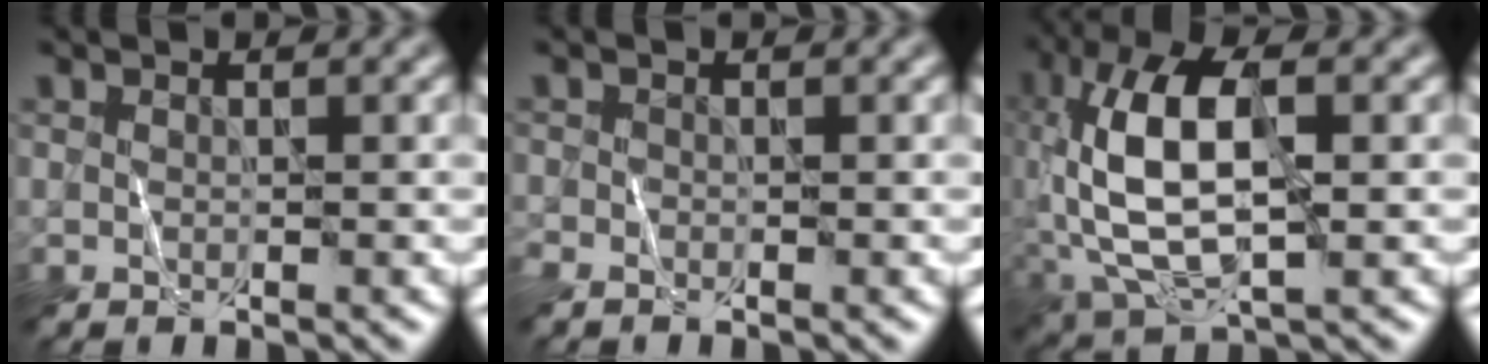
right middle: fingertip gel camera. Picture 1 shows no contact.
{"total": 0.9, "force": [-0.8, 0.4, 0.3], "torque": [-0.006, -0.001, -0.017]}
{"total": 11.0, "force": [0.5, 5.0, 9.7], "torque": [-0.207, 0.009, 0.006]}